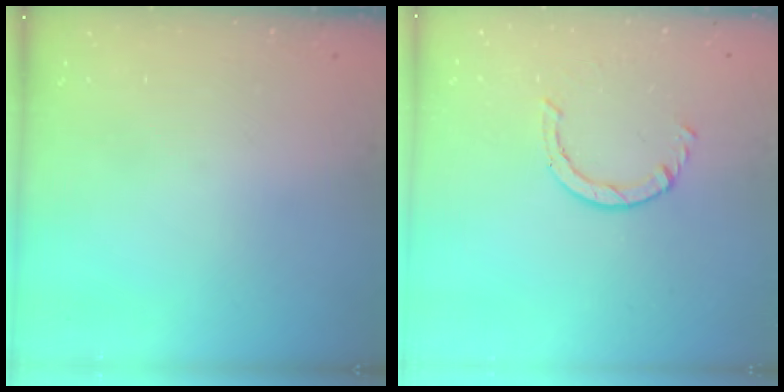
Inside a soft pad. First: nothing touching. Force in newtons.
{"total": 2.5, "press": 2.5, "slide": 0.3}